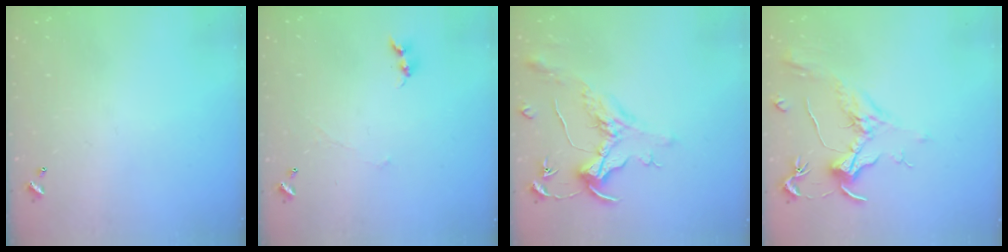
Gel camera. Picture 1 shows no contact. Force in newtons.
{"total": 0.7, "press": 0.3, "slide": 0.6}
{"total": 1.5, "press": 1.3, "slide": 0.7}
{"total": 1.8, "press": 1.6, "slide": 0.8}